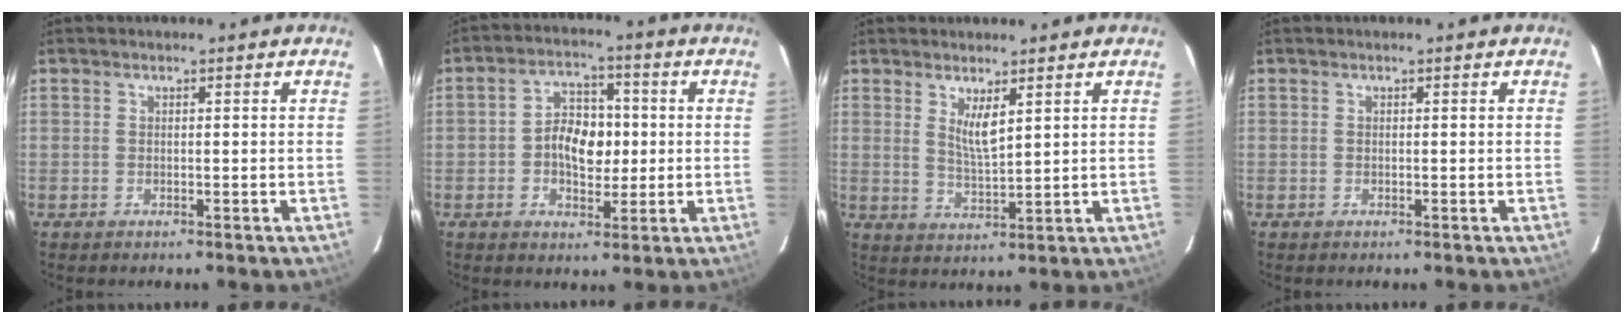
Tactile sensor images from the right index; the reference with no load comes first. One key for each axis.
{"total": 8.0, "fx": -0.5, "fy": 5.4, "fz": 5.9, "tx": -0.108, "ty": 0.017, "tz": -0.008}
{"total": 4.5, "fx": 2.2, "fy": 1.0, "fz": 3.8, "tx": -0.070, "ty": -0.012, "tz": 0.041}
{"total": 0.0}